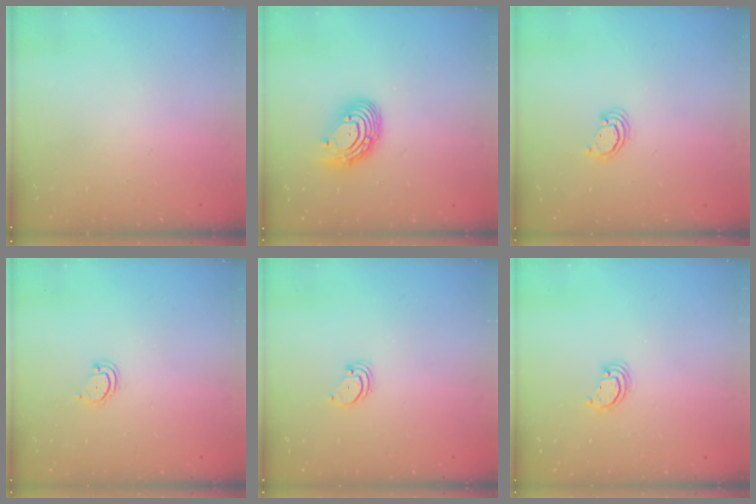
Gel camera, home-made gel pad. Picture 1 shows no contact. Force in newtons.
{"total": 10.8, "press": 10.8, "slide": 1.0}
{"total": 2.5, "press": 2.5, "slide": 0.2}
{"total": 2.3, "press": 2.3, "slide": 0.2}
{"total": 2.0, "press": 2.0, "slide": 0.2}
{"total": 2.6, "press": 2.6, "slide": 0.2}